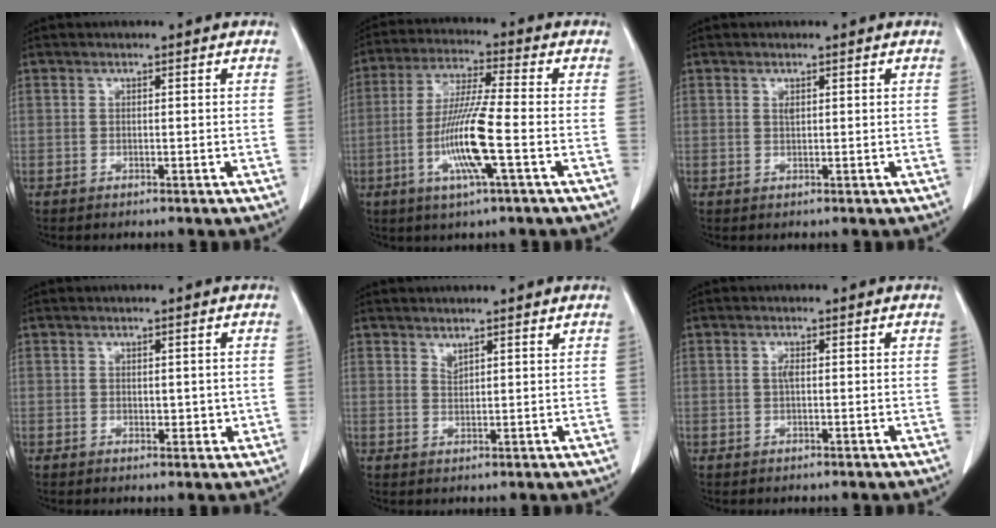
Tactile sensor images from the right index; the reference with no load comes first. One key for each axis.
{"total": 11.4, "fx": -3.1, "fy": 0.0, "fz": 10.9, "tx": -0.219, "ty": -0.012, "tz": -0.064}
{"total": 0.7, "fx": 0.4, "fy": 0.2, "fz": 0.6, "tx": -0.014, "ty": -0.004, "tz": 0.008}
{"total": 2.1, "fx": 0.2, "fy": 1.3, "fz": 1.7, "tx": -0.022, "ty": -0.004, "tz": 0.007}
{"total": 1.9, "fx": 1.7, "fy": 0.3, "fz": 0.7, "tx": -0.014, "ty": -0.006, "tz": 0.033}
{"total": 1.0, "fx": 0.2, "fy": 0.3, "fz": 0.9, "tx": -0.021, "ty": 0.000, "tz": 0.002}